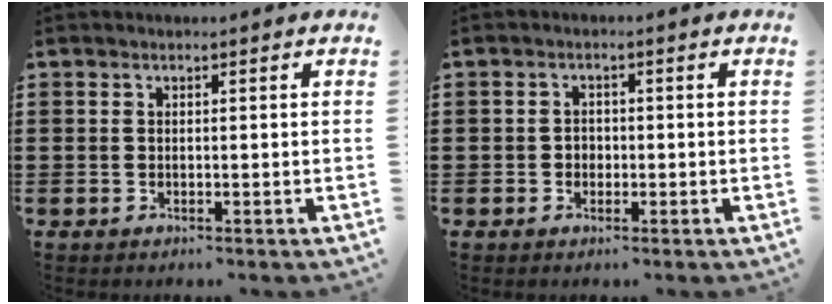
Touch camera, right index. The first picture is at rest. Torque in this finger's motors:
{"motor_torque": [0.21, 0.16, 0.15, 0.03]}